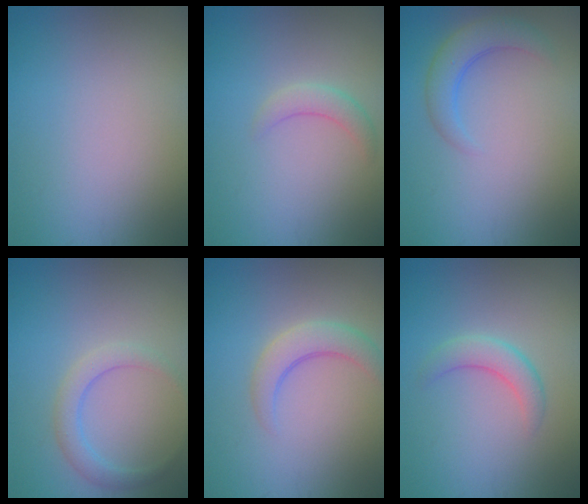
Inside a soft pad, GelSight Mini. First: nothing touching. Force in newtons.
{"total": 1.8, "press": 1.8, "slide": 0.2}
{"total": 3.1, "press": 3.1, "slide": 0.1}
{"total": 2.4, "press": 2.4, "slide": 0.1}
{"total": 3.0, "press": 3.0, "slide": 0.2}
{"total": 2.4, "press": 2.4, "slide": 0.1}